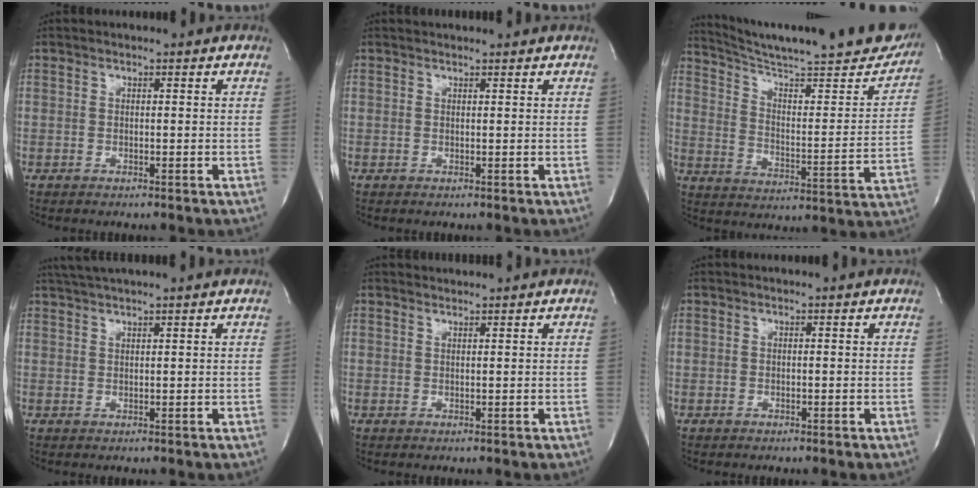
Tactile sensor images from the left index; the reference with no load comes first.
{"total": 3.1, "force": [3.0, 0.1, 0.7], "torque": [-0.016, 0.017, 0.038]}
{"total": 27.9, "force": [24.6, 3.4, 12.7], "torque": [-0.192, -0.066, 0.326]}
{"total": 5.7, "force": [5.0, -0.7, 2.6], "torque": [-0.043, 0.031, 0.082]}
{"total": 1.1, "force": [1.0, -0.3, -0.3], "torque": [-0.007, -0.001, 0.024]}
{"total": 0.0}